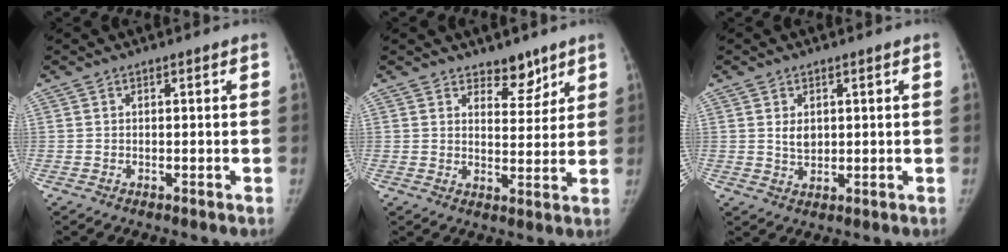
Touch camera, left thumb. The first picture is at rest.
{"total": 5.3, "force": [4.1, 2.8, 1.9], "torque": [0.008, -0.030, 0.063]}
{"total": 3.2, "force": [0.8, 2.2, 2.1], "torque": [-0.024, -0.008, 0.019]}